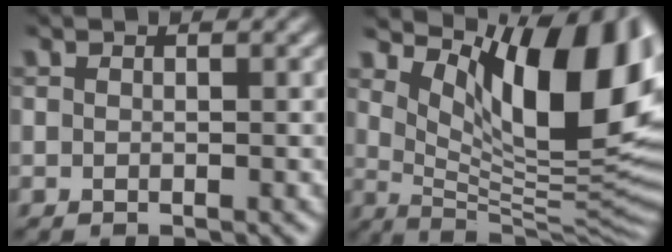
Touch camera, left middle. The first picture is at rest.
{"total": 14.6, "force": [6.3, 5.7, 11.8], "torque": [-0.150, -0.006, 0.112]}